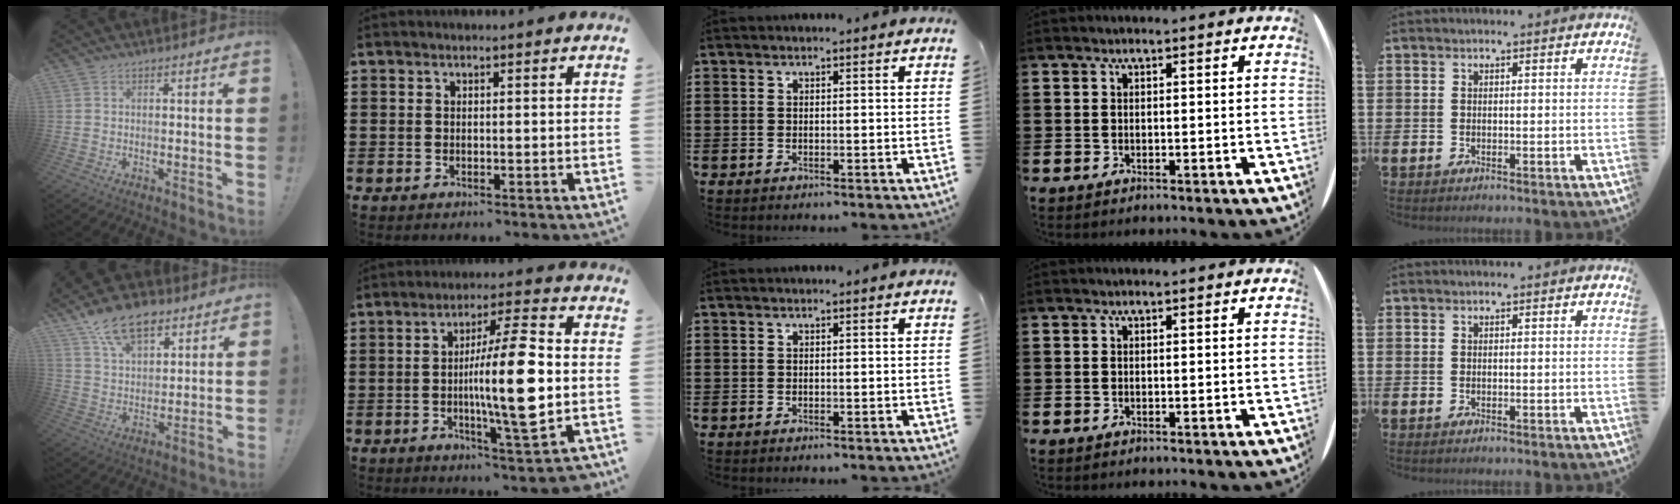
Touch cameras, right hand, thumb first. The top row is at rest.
{"thumb": {"total": 13.8, "force": [9.3, 7.6, 6.7], "torque": [-0.110, -0.057, 0.173]}, "index": {"total": 13.0, "force": [-1.5, 1.8, 12.8], "torque": [-0.207, -0.012, -0.037]}}